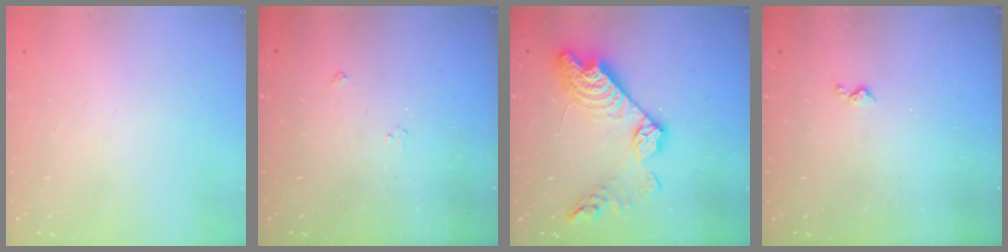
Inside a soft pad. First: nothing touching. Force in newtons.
{"total": 3.0, "press": 2.9, "slide": 0.5}
{"total": 18.0, "press": 17.9, "slide": 1.5}
{"total": 3.4, "press": 3.4, "slide": 0.5}